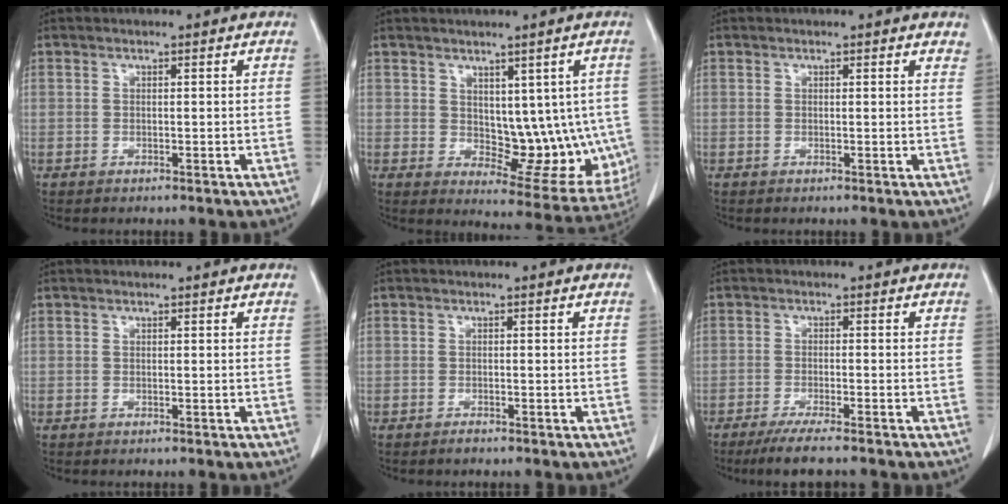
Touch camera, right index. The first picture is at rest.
{"total": 11.4, "force": [0.9, 6.4, 9.4], "torque": [-0.095, -0.001, 0.031]}
{"total": 1.2, "force": [1.1, 0.3, 0.4], "torque": [-0.005, -0.001, 0.000]}
{"total": 0.0}
{"total": 0.7, "force": [-0.7, 0.1, 0.3], "torque": [-0.011, -0.002, -0.006]}
{"total": 6.7, "force": [-5.4, 0.1, 3.9], "torque": [-0.062, -0.016, -0.084]}